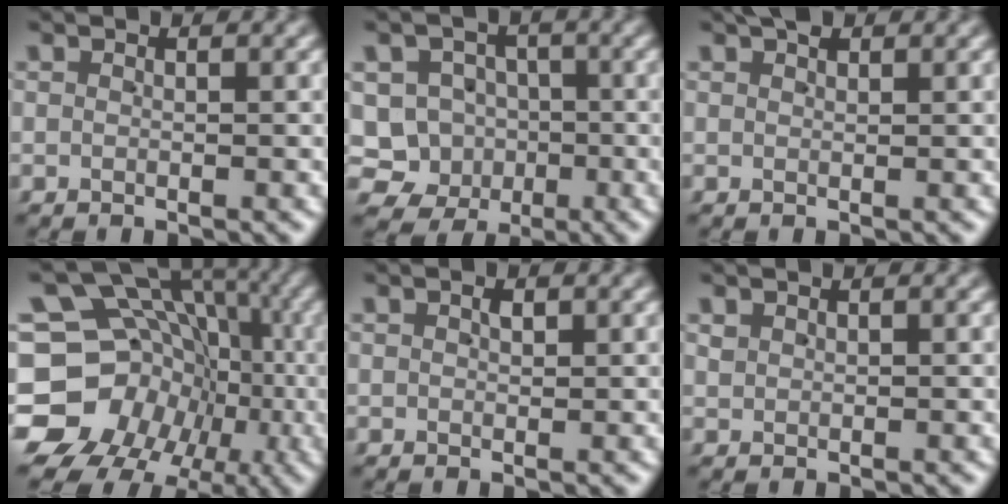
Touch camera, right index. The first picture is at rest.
{"total": 14.5, "force": [-3.2, 13.7, 3.4], "torque": [-0.104, -0.074, -0.048]}
{"total": 2.0, "force": [1.3, 0.9, 1.2], "torque": [-0.011, -0.002, 0.023]}
{"total": 20.7, "force": [-3.4, 17.6, 10.3], "torque": [-0.204, -0.067, -0.045]}
{"total": 0.9, "force": [0.3, 0.6, 0.5], "torque": [-0.009, -0.005, 0.009]}
{"total": 0.6, "force": [0.5, 0.4, 0.1], "torque": [0.001, -0.001, 0.015]}